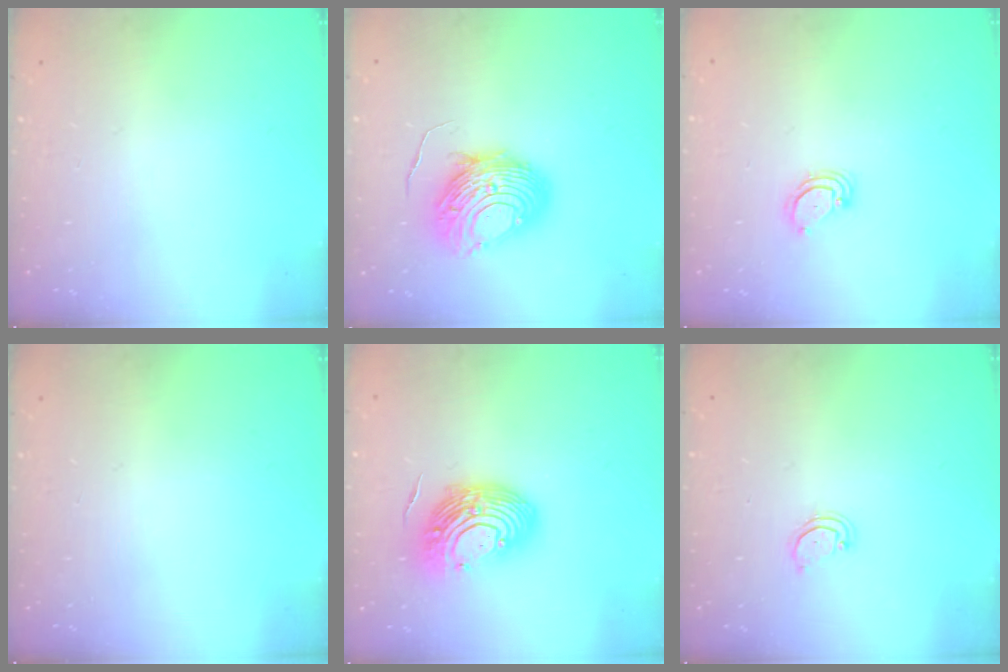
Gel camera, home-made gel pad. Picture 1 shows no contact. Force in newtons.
{"total": 11.8, "press": 11.7, "slide": 1.0}
{"total": 3.1, "press": 3.1, "slide": 0.3}
{"total": 0.0}
{"total": 14.4, "press": 14.2, "slide": 2.4}
{"total": 2.5, "press": 2.5, "slide": 0.2}